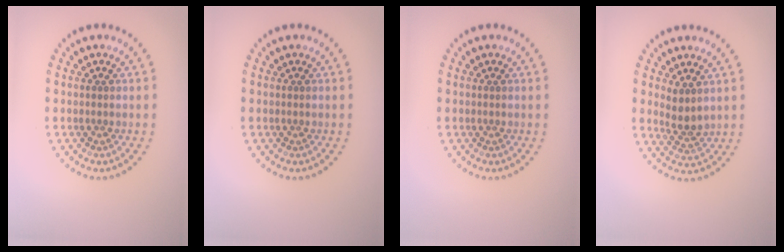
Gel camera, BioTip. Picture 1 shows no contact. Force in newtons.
{"total": 0.0}
{"total": 0.0}
{"total": 2.4, "press": 1.9, "slide": 1.5}